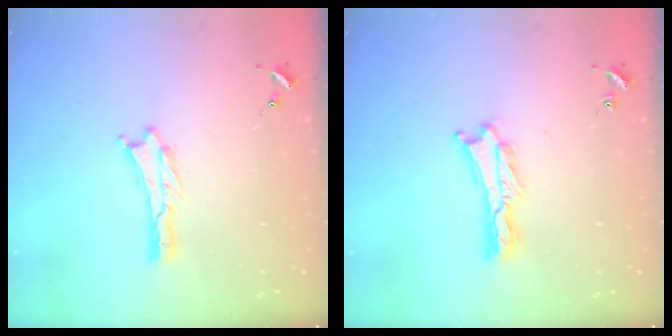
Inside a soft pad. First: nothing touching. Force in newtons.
{"total": 1.2, "press": 1.1, "slide": 0.3}